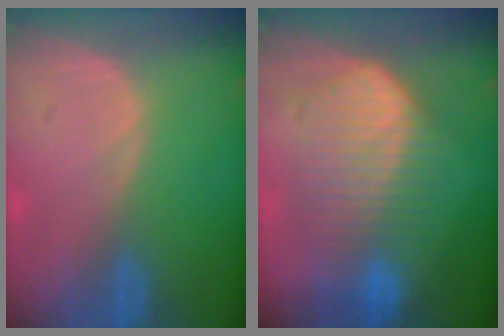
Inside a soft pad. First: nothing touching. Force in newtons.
{"total": 10.3, "press": 10.2, "slide": 0.7}